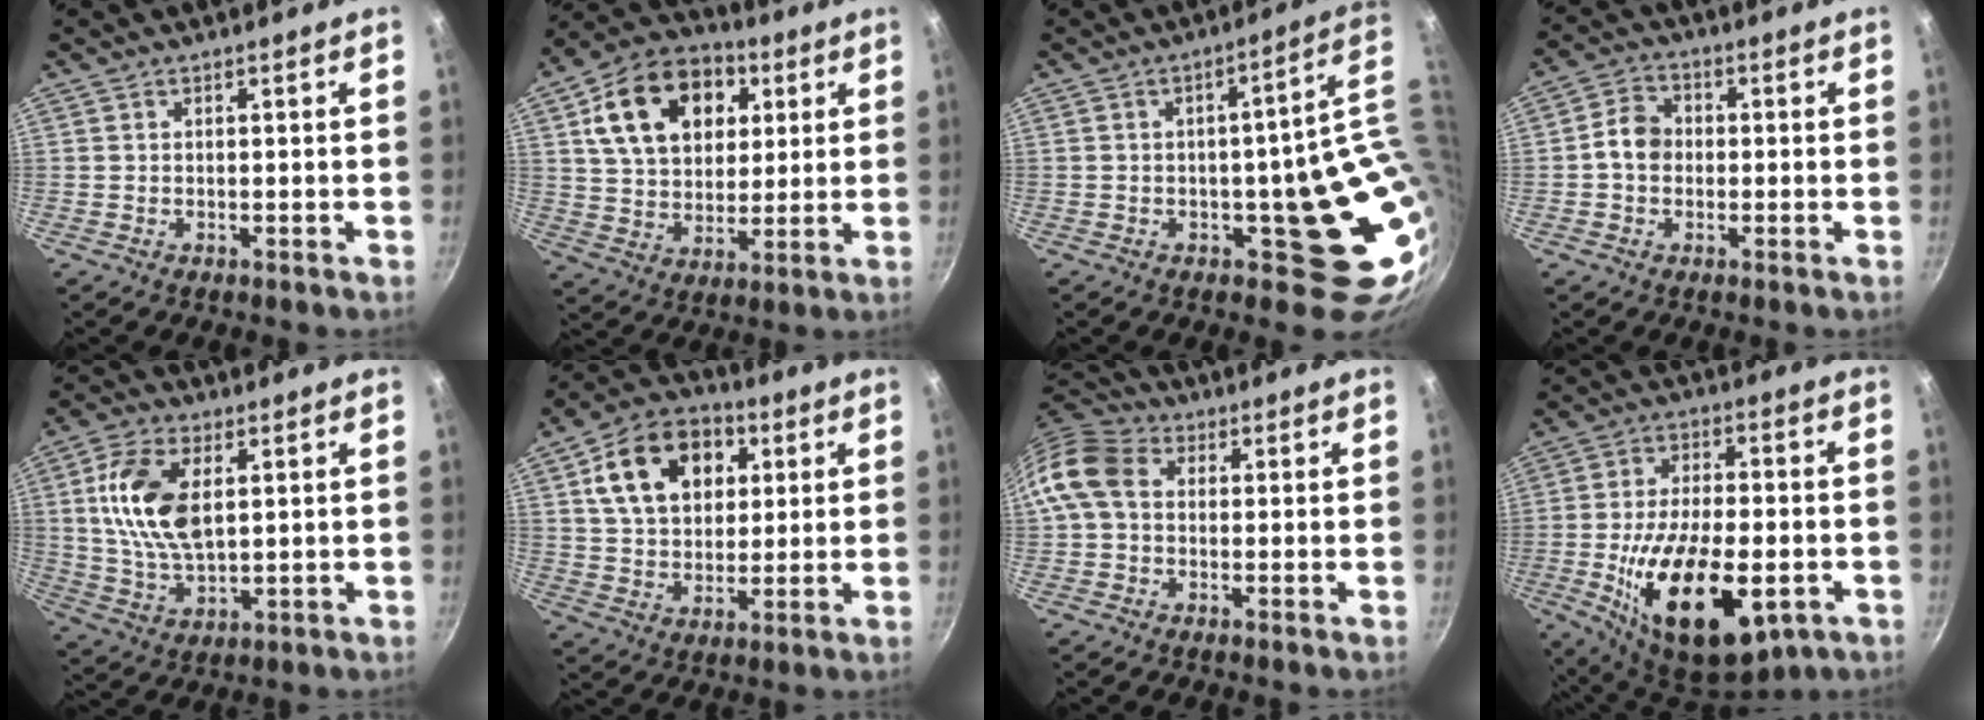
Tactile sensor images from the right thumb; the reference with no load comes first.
{"total": 19.8, "force": [6.4, 14.0, 12.3], "torque": [-0.182, 0.005, 0.102]}
{"total": 15.8, "force": [1.0, 6.6, 14.4], "torque": [-0.119, -0.006, 0.030]}
{"total": 5.6, "force": [-0.4, 4.6, 3.2], "torque": [-0.032, 0.019, -0.019]}
{"total": 13.7, "force": [3.1, 7.5, 11.0], "torque": [-0.203, -0.006, 0.060]}
{"total": 17.2, "force": [5.5, 12.2, 10.8], "torque": [-0.154, 0.007, 0.083]}
{"total": 9.4, "force": [0.9, 7.2, 5.9], "torque": [-0.098, 0.022, -0.004]}
{"total": 22.6, "force": [-6.4, 11.0, 18.7], "torque": [-0.307, 0.011, -0.094]}